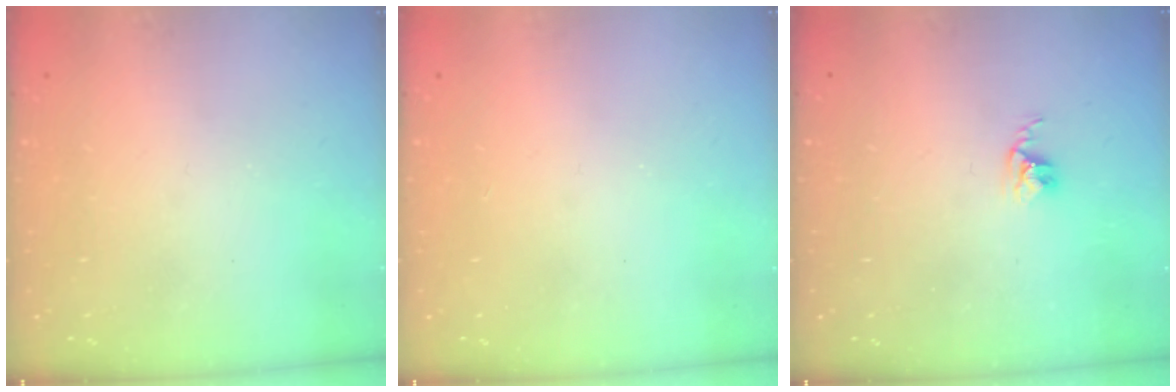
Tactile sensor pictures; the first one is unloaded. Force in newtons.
{"total": 1.1, "press": 1.1, "slide": 0.1}
{"total": 2.6, "press": 2.6, "slide": 0.4}